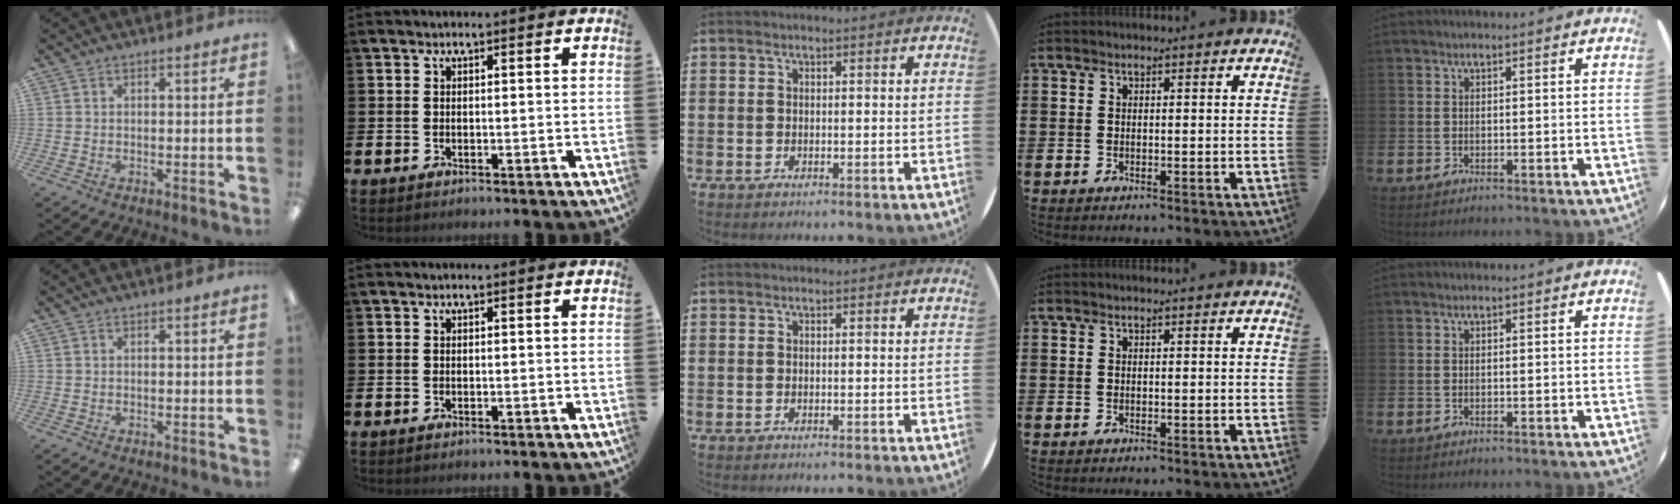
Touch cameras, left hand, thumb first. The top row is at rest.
{}